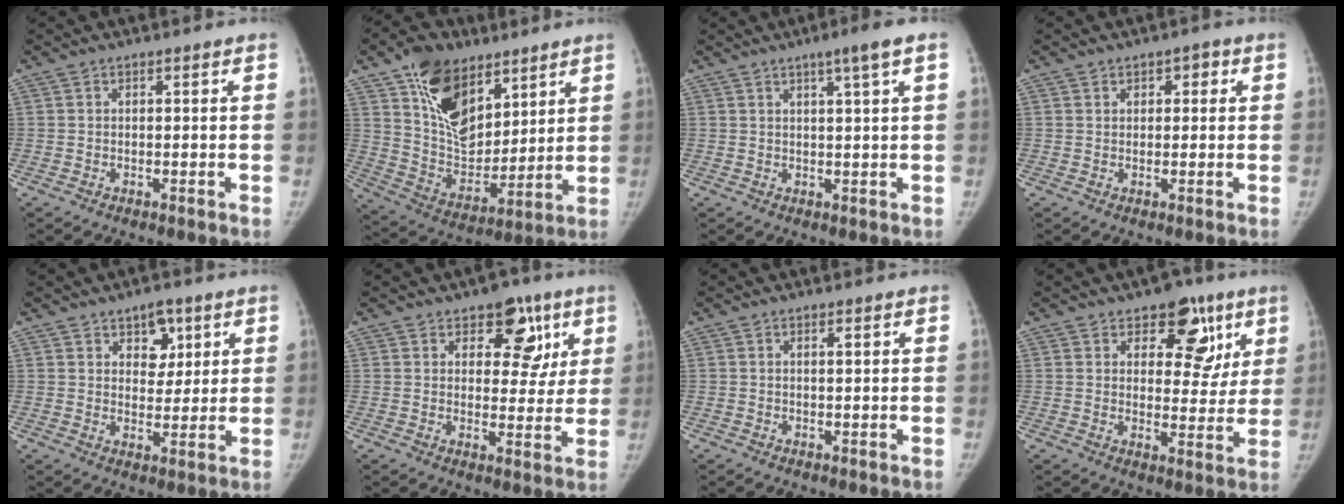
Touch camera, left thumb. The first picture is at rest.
{"total": 18.5, "force": [10.3, 11.3, 10.5], "torque": [-0.133, -0.048, 0.193]}
{"total": 4.7, "force": [2.5, -0.3, 4.0], "torque": [-0.064, -0.006, 0.038]}
{"total": 2.7, "force": [1.2, 2.0, 1.5], "torque": [0.001, -0.002, 0.014]}
{"total": 6.4, "force": [3.3, 4.1, 3.6], "torque": [-0.017, -0.018, 0.048]}
{"total": 10.4, "force": [5.3, 6.3, 6.4], "torque": [-0.030, -0.018, 0.067]}
{"total": 0.7, "force": [0.3, 0.1, 0.7], "torque": [-0.011, 0.000, 0.006]}
{"total": 11.9, "force": [6.3, 7.0, 7.3], "torque": [-0.038, -0.025, 0.083]}